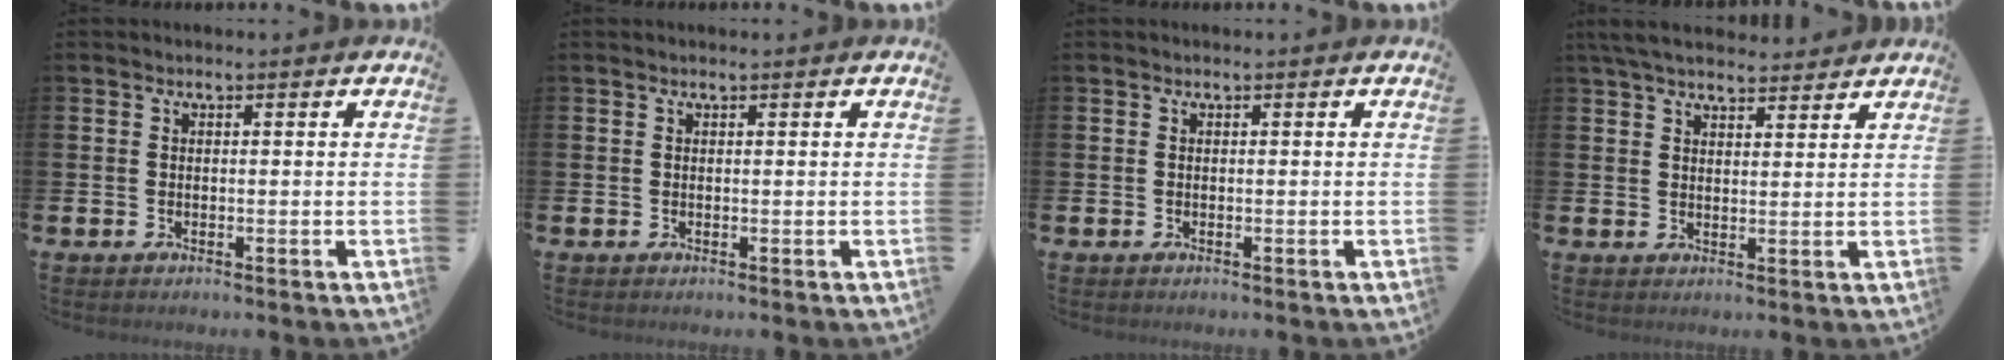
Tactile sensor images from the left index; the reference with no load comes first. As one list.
[{"total": 0.0}, {"total": 0.0}, {"total": 5.5, "force": [5.0, 1.4, 1.6], "torque": [-0.037, -0.018, 0.092]}]